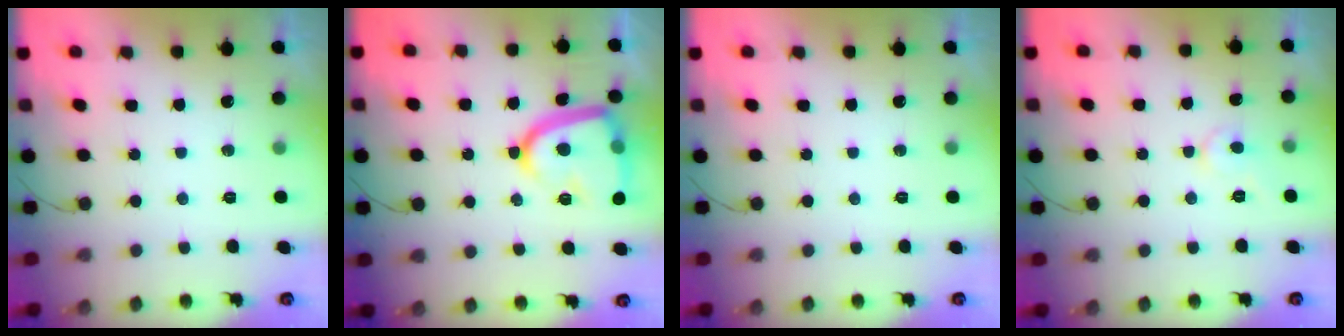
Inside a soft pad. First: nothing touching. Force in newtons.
{"total": 17.0, "press": 16.9, "slide": 1.2}
{"total": 0.0}
{"total": 4.6, "press": 4.6, "slide": 0.4}